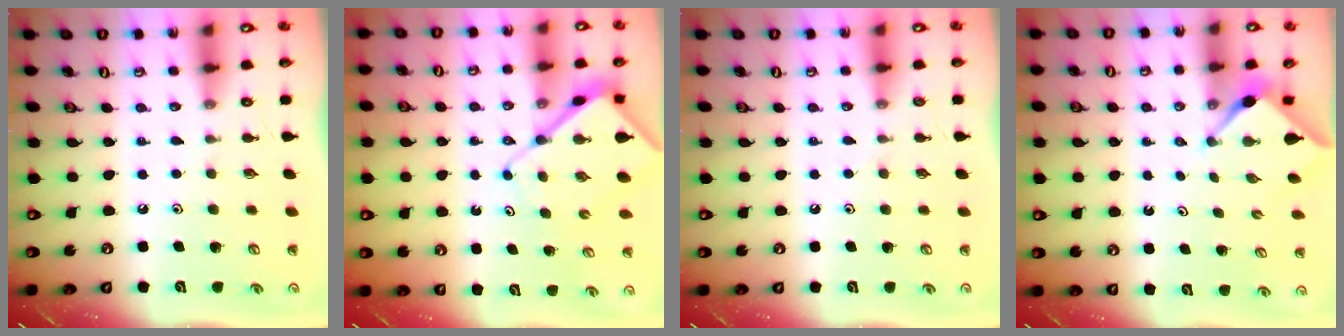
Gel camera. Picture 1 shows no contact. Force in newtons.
{"total": 9.1, "press": 9.0, "slide": 1.1}
{"total": 3.9, "press": 3.9, "slide": 0.5}
{"total": 2.9, "press": 2.9, "slide": 0.2}